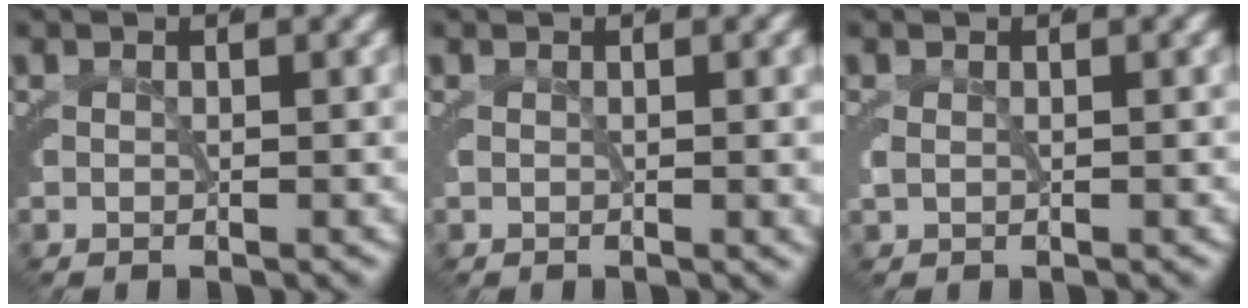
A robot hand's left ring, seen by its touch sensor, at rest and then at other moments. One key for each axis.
{"total": 1.1, "fx": 0.5, "fy": -0.6, "fz": 0.8, "tx": -0.007, "ty": 0.004, "tz": 0.007}
{"total": 0.8, "fx": 0.3, "fy": -0.7, "fz": 0.3, "tx": -0.005, "ty": -0.001, "tz": 0.010}